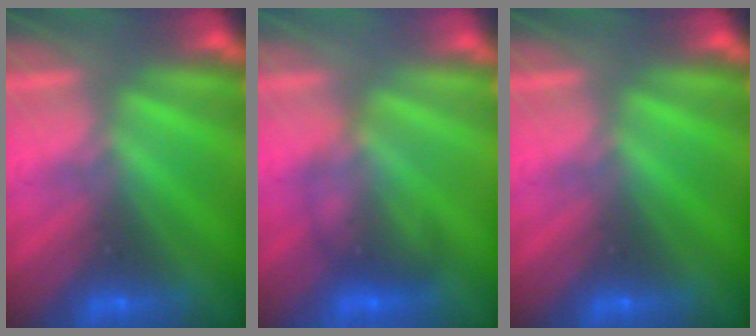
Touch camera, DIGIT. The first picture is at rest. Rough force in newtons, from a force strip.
{"total": 1.7}
{"total": 0.0}